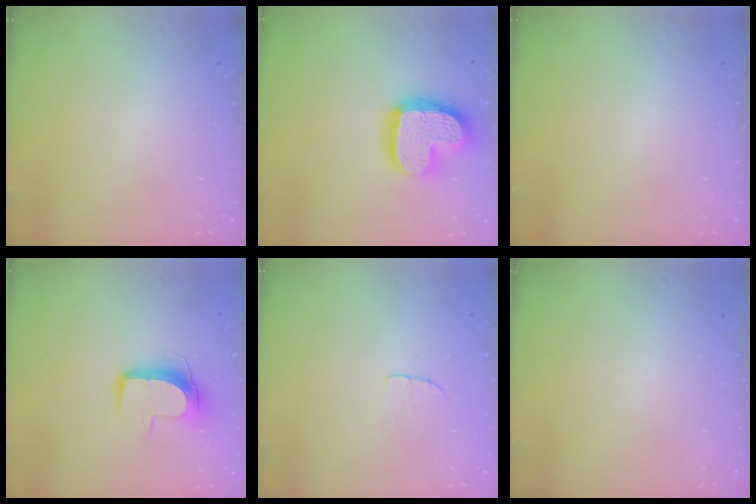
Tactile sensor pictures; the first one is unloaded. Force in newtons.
{"total": 18.7, "press": 18.6, "slide": 1.5}
{"total": 0.0}
{"total": 10.0, "press": 9.9, "slide": 0.8}
{"total": 4.1, "press": 4.0, "slide": 0.2}
{"total": 0.0}